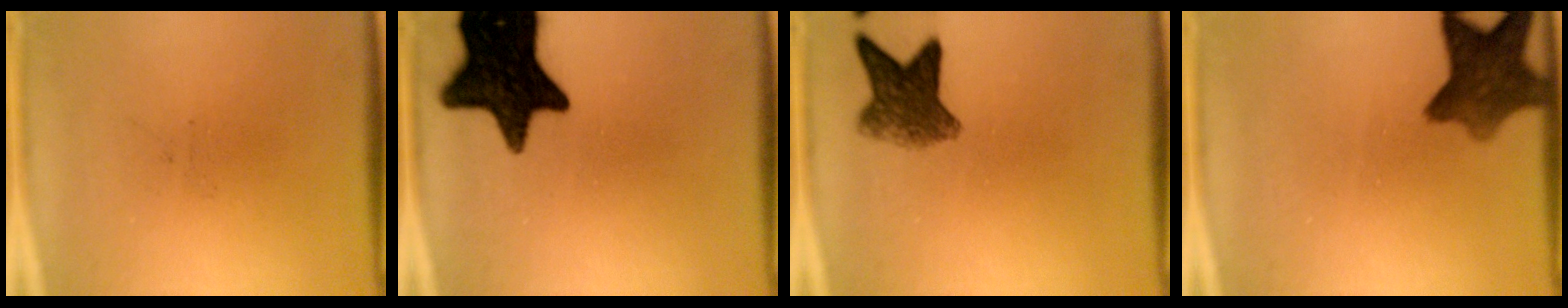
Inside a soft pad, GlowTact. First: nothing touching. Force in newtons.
{"total": 17.2}
{"total": 6.6}
{"total": 8.7}